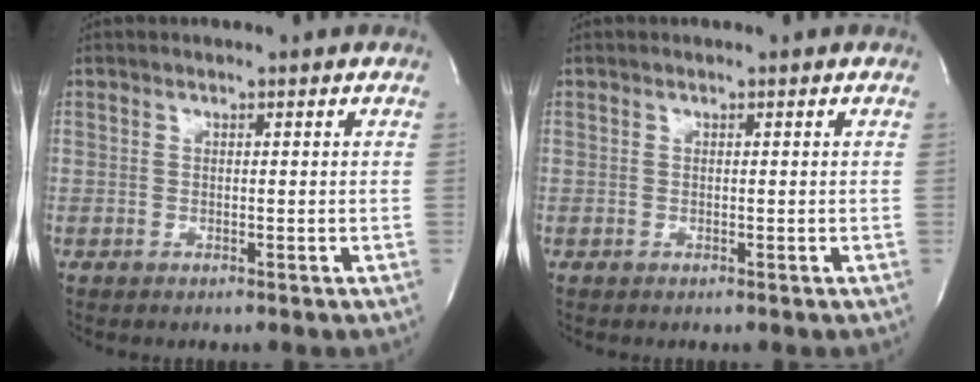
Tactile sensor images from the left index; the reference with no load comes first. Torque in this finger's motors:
{"motor_torque": [0.11, 0.06, 0.00, 0.00]}